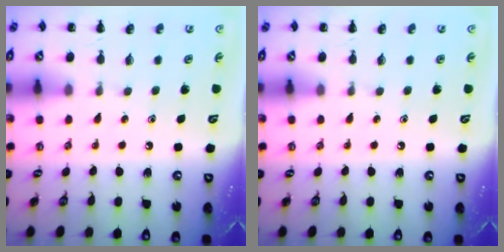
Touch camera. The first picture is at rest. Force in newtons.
{"total": 0.0}